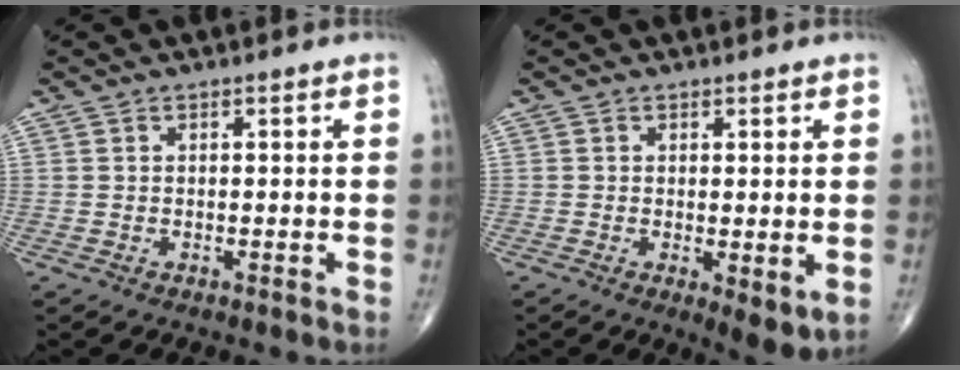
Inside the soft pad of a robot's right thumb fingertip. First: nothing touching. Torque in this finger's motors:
{"motor_torque": [0.03, 0.16, 0.07, 0.21, 0.00]}